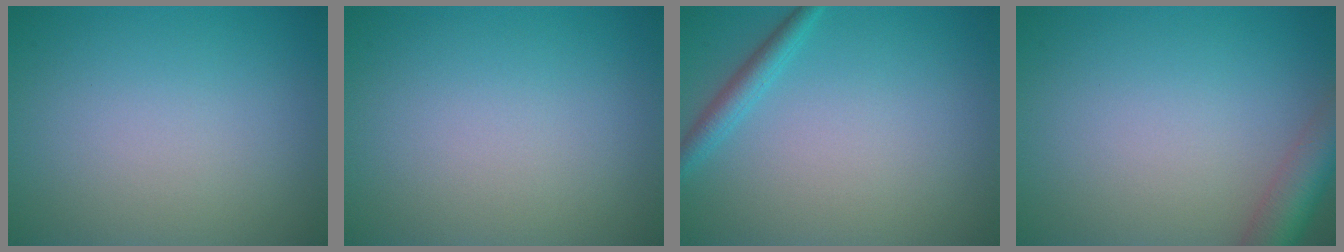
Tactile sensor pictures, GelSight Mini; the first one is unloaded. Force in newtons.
{"total": 0.0}
{"total": 1.9, "press": 1.9, "slide": 0.0}
{"total": 4.3, "press": 4.3, "slide": 0.3}